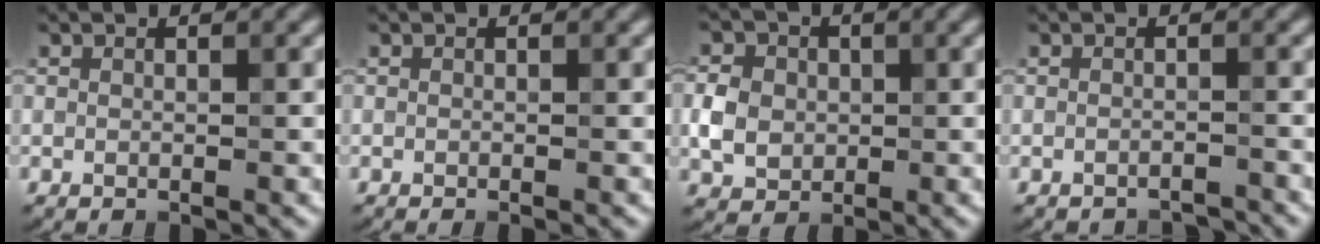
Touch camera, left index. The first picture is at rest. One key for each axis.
{"total": 0.7, "fx": -0.4, "fy": 0.2, "fz": 0.6, "tx": -0.004, "ty": -0.006, "tz": -0.008}
{"total": 3.4, "fx": -0.2, "fy": 3.0, "fz": 1.7, "tx": -0.027, "ty": 0.002, "tz": -0.006}
{"total": 2.6, "fx": -2.5, "fy": 0.2, "fz": 0.3, "tx": 0.004, "ty": -0.003, "tz": -0.035}